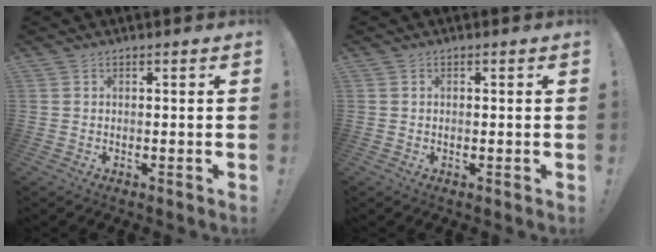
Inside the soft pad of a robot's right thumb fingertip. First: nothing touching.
{"total": 0.0}